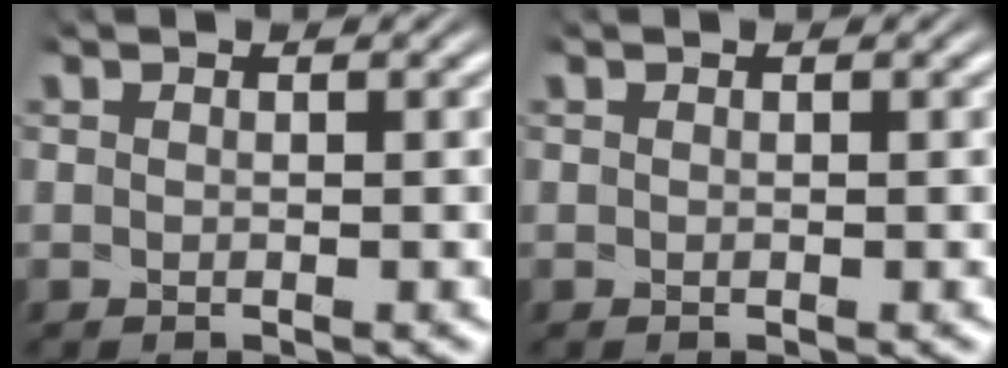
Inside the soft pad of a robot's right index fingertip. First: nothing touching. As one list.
[{"total": 0.0}]